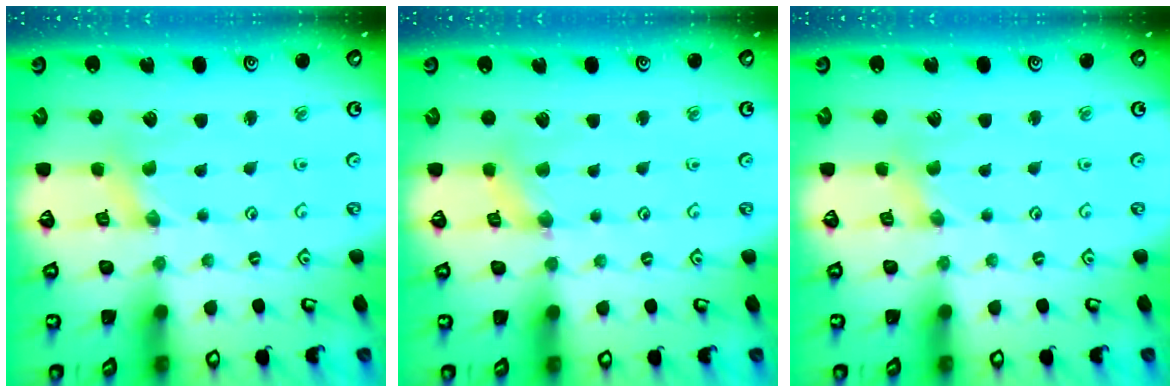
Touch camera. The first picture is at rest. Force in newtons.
{"total": 1.7, "press": 1.7, "slide": 0.3}
{"total": 0.9, "press": 0.9, "slide": 0.2}